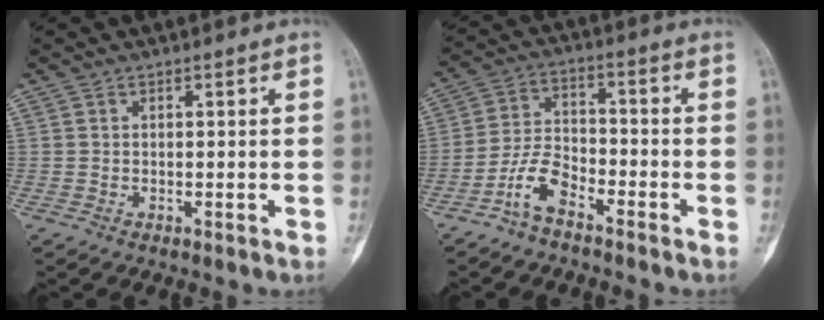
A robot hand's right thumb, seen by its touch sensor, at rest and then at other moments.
{"total": 7.1, "force": [-4.8, 3.1, 4.2], "torque": [-0.086, 0.037, -0.101]}